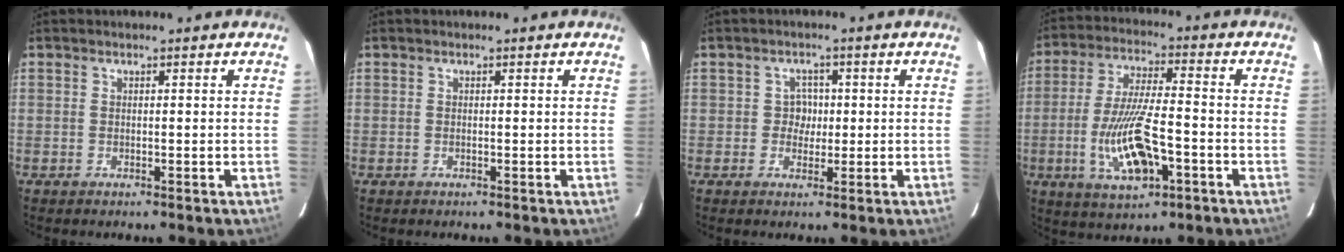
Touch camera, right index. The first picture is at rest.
{"total": 0.0}
{"total": 2.6, "force": [0.0, 2.4, 1.1], "torque": [-0.009, 0.006, -0.002]}
{"total": 12.4, "force": [-3.8, 3.2, 11.4], "torque": [-0.226, -0.007, -0.063]}